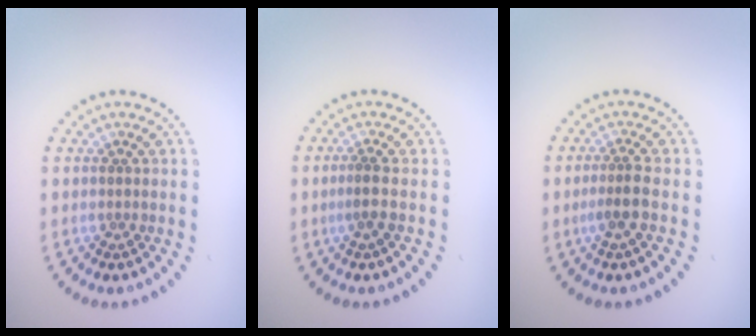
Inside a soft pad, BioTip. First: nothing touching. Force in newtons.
{"total": 1.3, "press": 1.0, "slide": 0.8}
{"total": 2.1, "press": 1.6, "slide": 1.3}